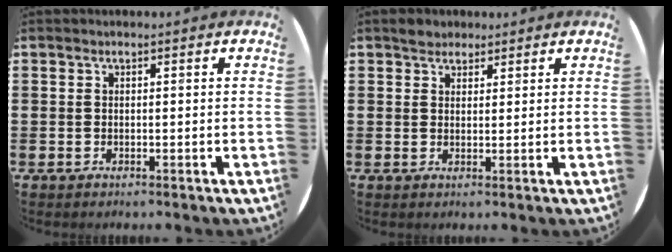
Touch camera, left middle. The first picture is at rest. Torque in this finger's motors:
{"motor_torque": [0.30, -0.27, -0.04, 0.01]}